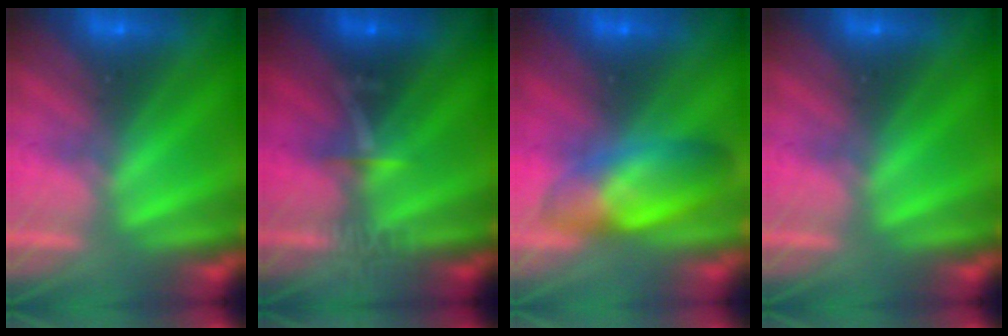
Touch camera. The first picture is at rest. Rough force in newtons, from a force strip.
{"total": 3.8}
{"total": 7.0}
{"total": 0.0}